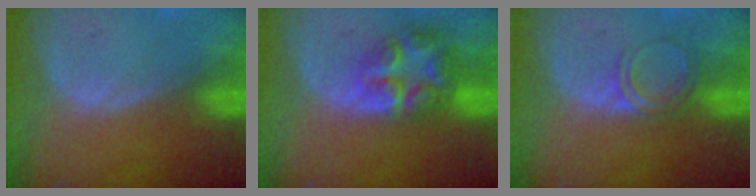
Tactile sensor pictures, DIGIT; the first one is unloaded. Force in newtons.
{"total": 8.0, "press": 7.0, "slide": 3.9}
{"total": 3.0, "press": 3.0, "slide": 0.3}